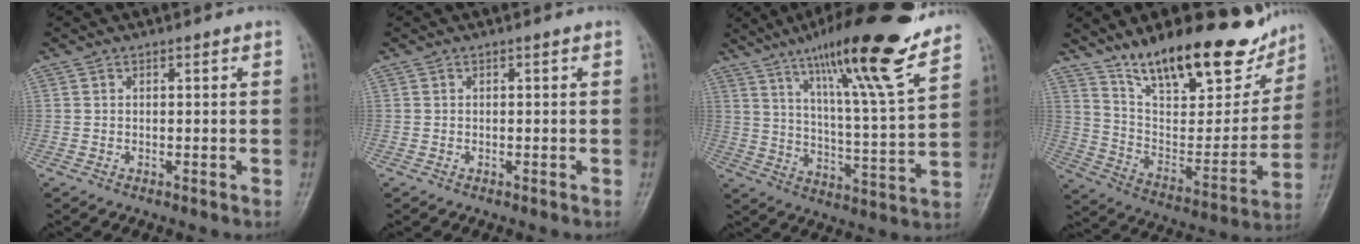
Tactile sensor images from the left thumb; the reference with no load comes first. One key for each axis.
{"total": 0.0}
{"total": 21.4, "fx": 15.0, "fy": 1.9, "fz": 15.1, "tx": -0.217, "ty": -0.067, "tz": 0.239}
{"total": 25.1, "fx": 17.6, "fy": 9.5, "fz": 15.2, "tx": -0.186, "ty": -0.074, "tz": 0.288}